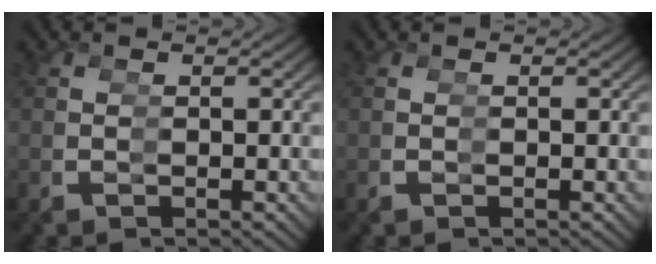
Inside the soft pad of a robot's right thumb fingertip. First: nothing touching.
{"total": 0.8, "force": [0.1, -0.7, -0.3], "torque": [0.013, -0.001, 0.006]}